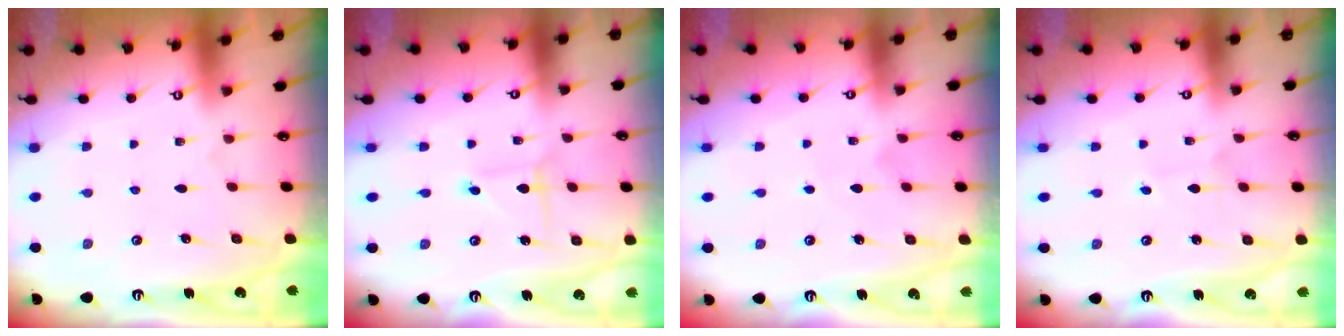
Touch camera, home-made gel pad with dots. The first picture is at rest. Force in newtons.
{"total": 1.6, "press": 1.6, "slide": 0.1}
{"total": 3.3, "press": 3.3, "slide": 0.4}
{"total": 1.6, "press": 1.6, "slide": 0.1}